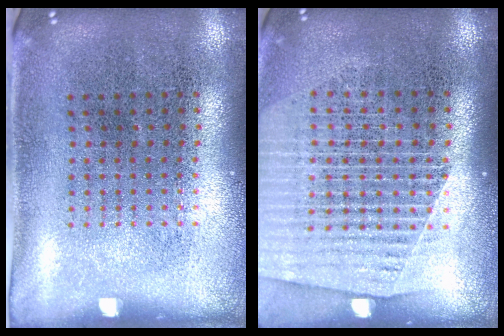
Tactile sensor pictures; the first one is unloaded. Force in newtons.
{"total": 1.7, "press": 1.6, "slide": 0.6}